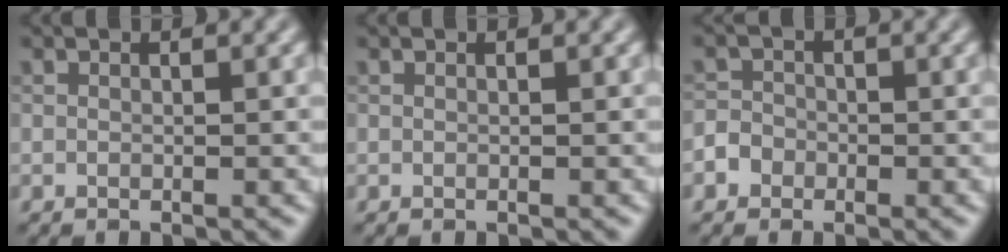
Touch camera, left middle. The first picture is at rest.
{"total": 0.0}
{"total": 2.0, "force": [-1.0, 1.7, 0.5], "torque": [0.006, 0.004, -0.024]}